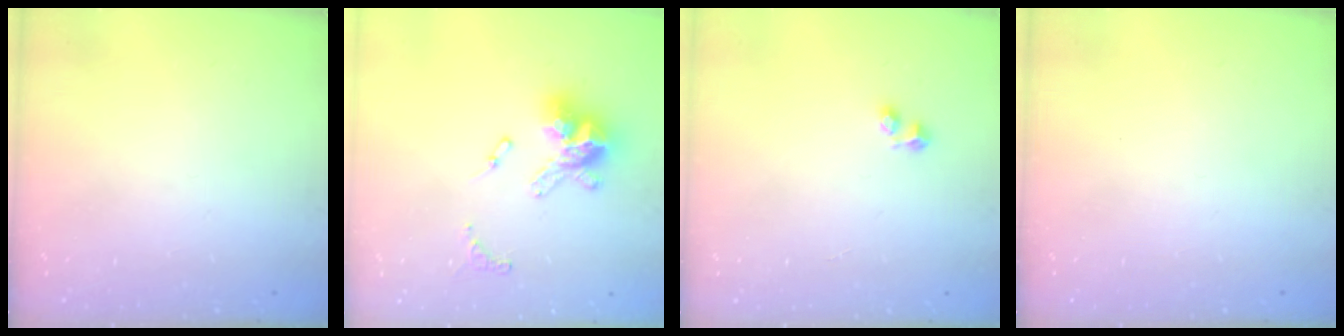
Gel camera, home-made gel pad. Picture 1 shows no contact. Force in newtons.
{"total": 13.4, "press": 13.4, "slide": 1.3}
{"total": 1.7, "press": 1.6, "slide": 0.6}
{"total": 0.0}